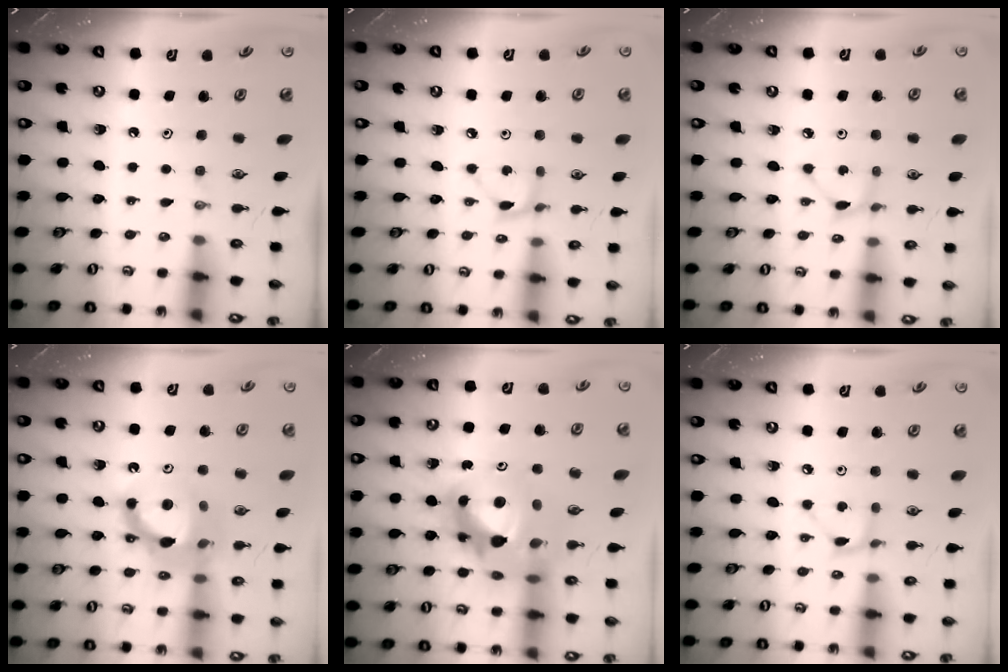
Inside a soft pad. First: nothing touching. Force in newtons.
{"total": 2.9, "press": 2.9, "slide": 0.2}
{"total": 1.8, "press": 1.8, "slide": 0.3}
{"total": 12.8, "press": 12.8, "slide": 1.3}
{"total": 16.4, "press": 16.3, "slide": 1.6}
{"total": 3.5, "press": 3.5, "slide": 0.0}